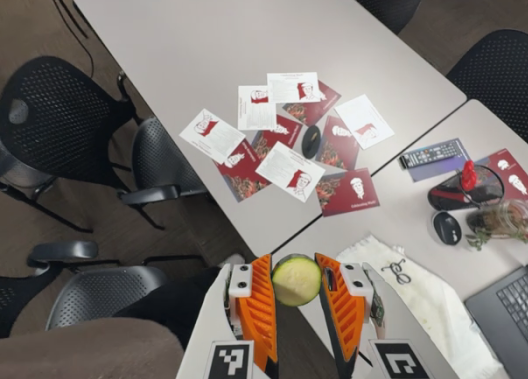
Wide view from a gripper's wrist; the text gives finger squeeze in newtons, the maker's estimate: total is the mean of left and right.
{"total": 13.0, "left": 13.3, "right": 12.6}